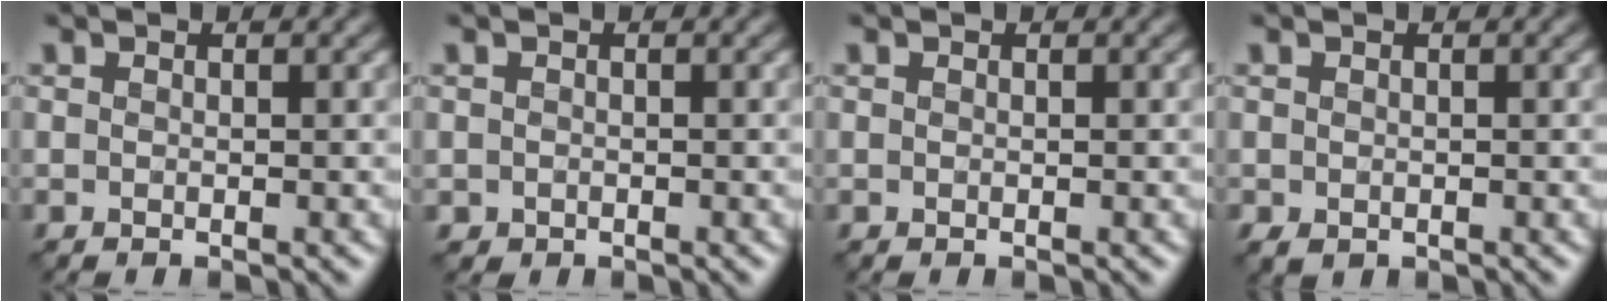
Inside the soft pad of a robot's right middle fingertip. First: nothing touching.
{"total": 0.6, "force": [-0.2, 0.6, -0.1], "torque": [0.004, -0.003, -0.006]}
{"total": 0.0}
{"total": 0.8, "force": [-0.1, 0.7, 0.4], "torque": [-0.012, -0.001, -0.001]}